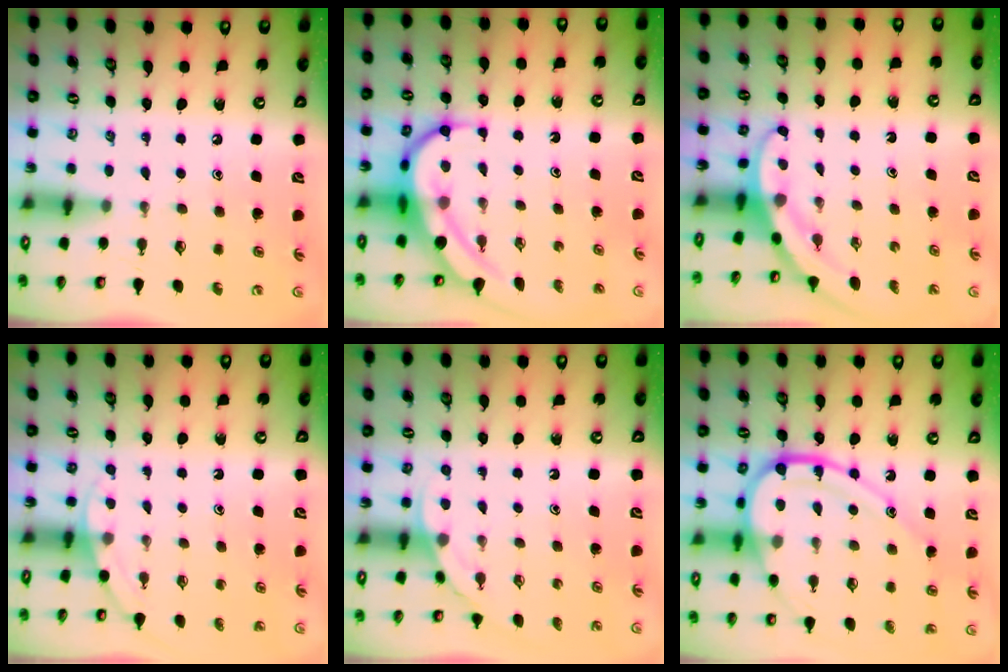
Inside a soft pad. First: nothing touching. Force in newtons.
{"total": 9.8, "press": 9.7, "slide": 1.0}
{"total": 3.0, "press": 3.0, "slide": 0.1}
{"total": 2.5, "press": 2.5, "slide": 0.1}
{"total": 2.5, "press": 2.5, "slide": 0.2}
{"total": 16.2, "press": 16.1, "slide": 1.7}